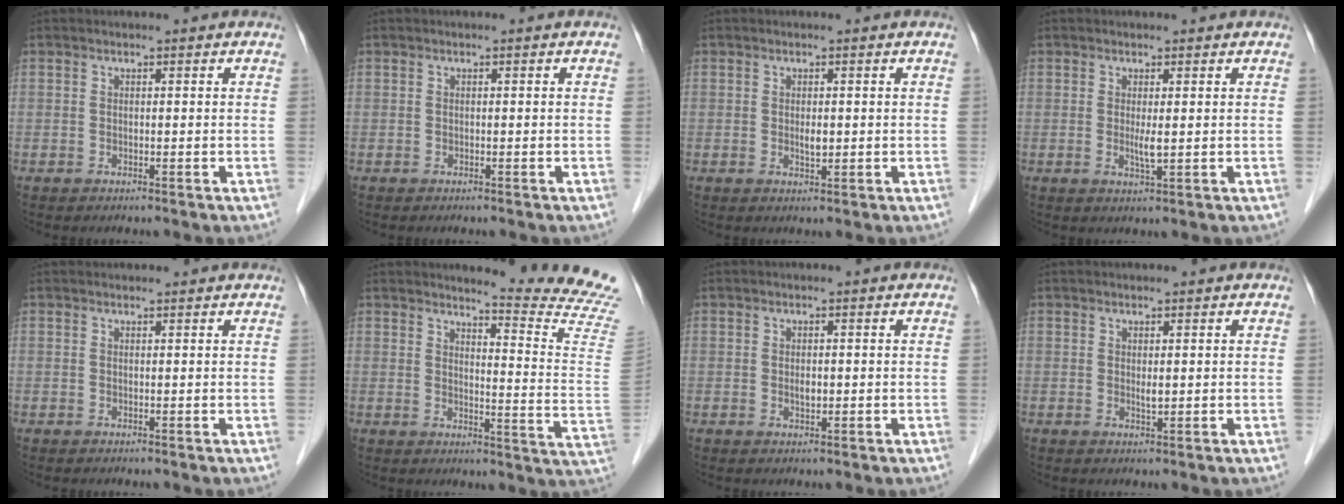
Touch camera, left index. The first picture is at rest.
{"total": 0.0}
{"total": 1.4, "force": [-0.1, 0.7, 1.3], "torque": [-0.020, -0.006, 0.000]}
{"total": 1.9, "force": [0.0, 0.2, 1.9], "torque": [-0.038, -0.008, 0.003]}
{"total": 1.7, "force": [1.6, 0.4, 0.2], "torque": [-0.009, 0.020, 0.023]}
{"total": 14.6, "force": [14.1, -3.0, 2.5], "torque": [-0.041, -0.151, 0.149]}
{"total": 1.3, "force": [-0.2, 0.7, 1.0], "torque": [-0.017, -0.004, -0.002]}
{"total": 1.0, "force": [0.2, 0.4, 1.0], "torque": [-0.017, -0.006, 0.004]}